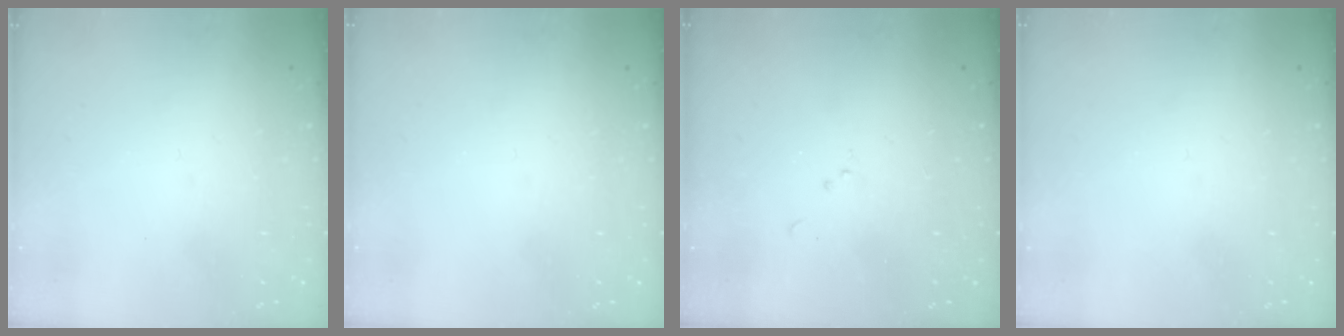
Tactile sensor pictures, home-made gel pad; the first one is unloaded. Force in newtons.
{"total": 0.0}
{"total": 5.7, "press": 5.7, "slide": 0.8}
{"total": 0.0}